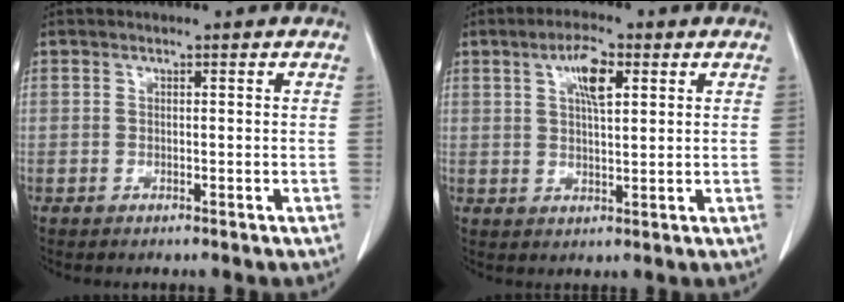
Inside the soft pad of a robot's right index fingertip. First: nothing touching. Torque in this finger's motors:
{"motor_torque": [0.24, 0.23, 0.26, 0.08]}